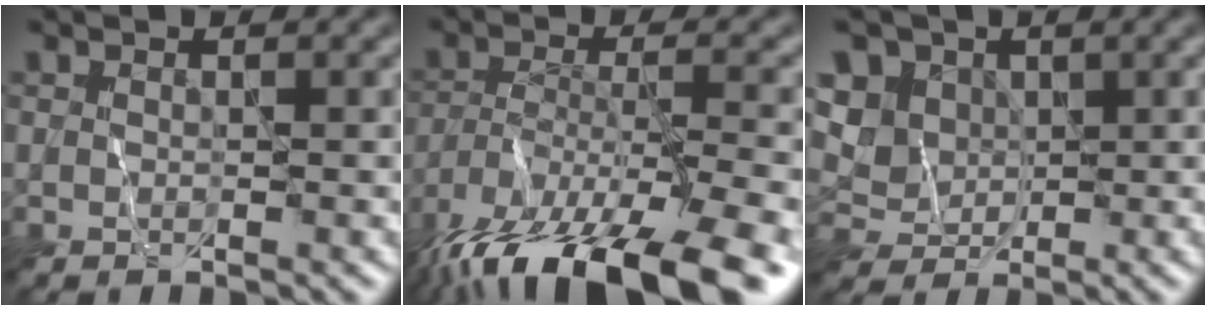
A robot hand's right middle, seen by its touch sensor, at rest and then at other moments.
{"total": 16.0, "force": [-11.8, 4.8, 9.8], "torque": [-0.207, -0.051, -0.170]}
{"total": 5.5, "force": [2.6, 4.4, 2.0], "torque": [-0.064, 0.000, 0.047]}